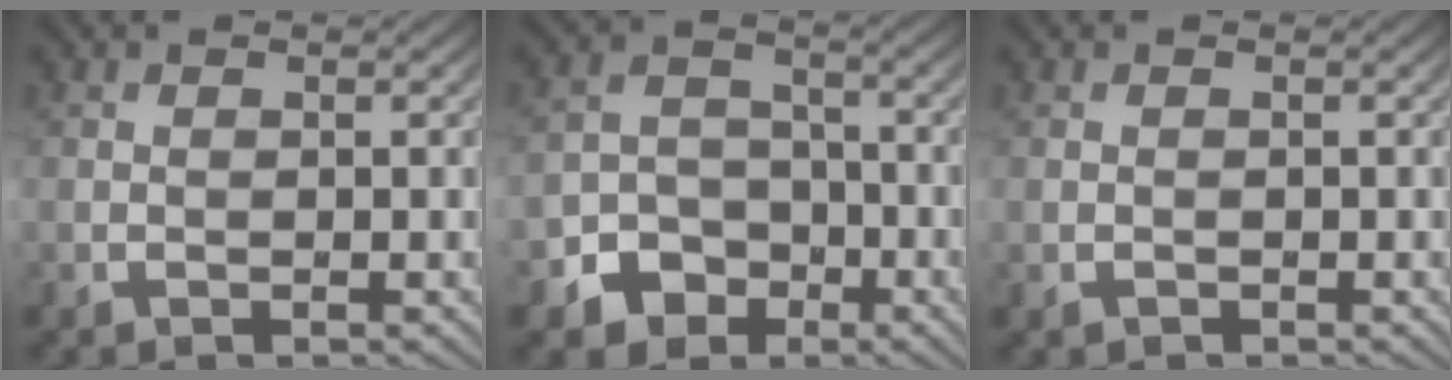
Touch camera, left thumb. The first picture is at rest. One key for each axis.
{"total": 4.9, "fx": -2.7, "fy": 3.9, "fz": 1.3, "tx": -0.020, "ty": 0.001, "tz": -0.061}
{"total": 0.0}